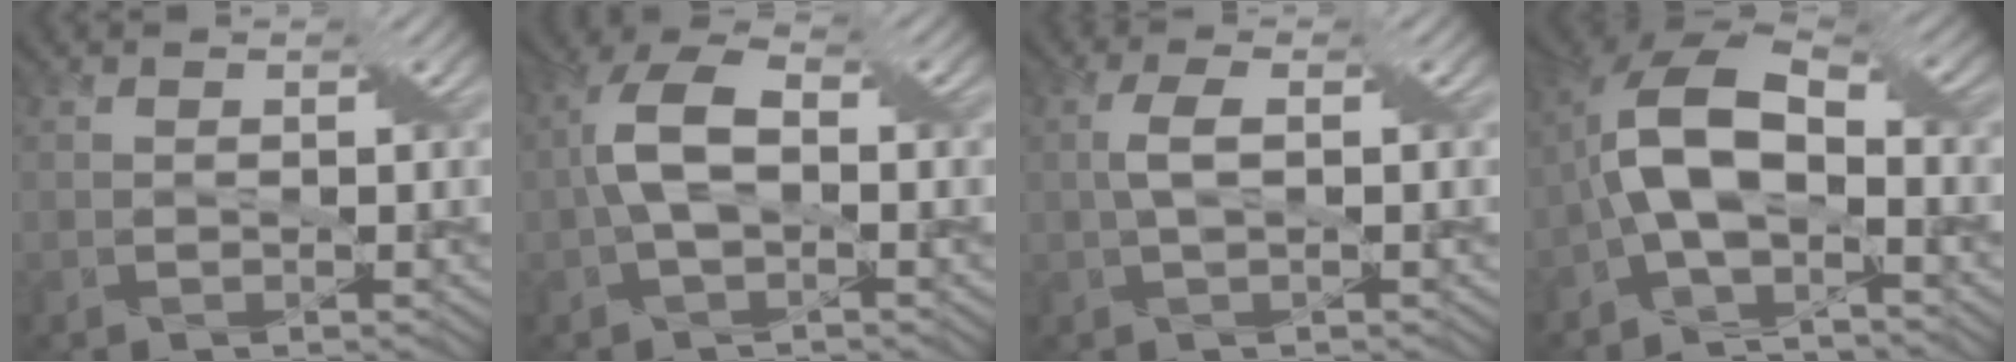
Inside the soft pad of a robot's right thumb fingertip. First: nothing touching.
{"total": 6.5, "force": [-0.5, 3.2, 5.6], "torque": [-0.128, 0.014, -0.014]}
{"total": 2.7, "force": [0.1, 0.8, 2.6], "torque": [-0.063, 0.009, 0.002]}
{"total": 9.5, "force": [-1.9, 4.8, 8.0], "torque": [-0.160, 0.022, -0.048]}